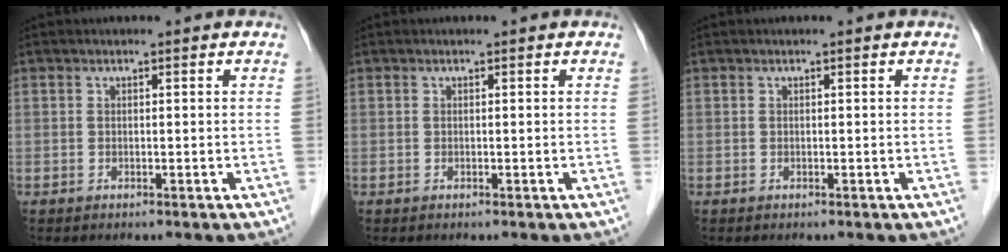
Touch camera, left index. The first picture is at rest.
{"total": 0.0}
{"total": 0.0}